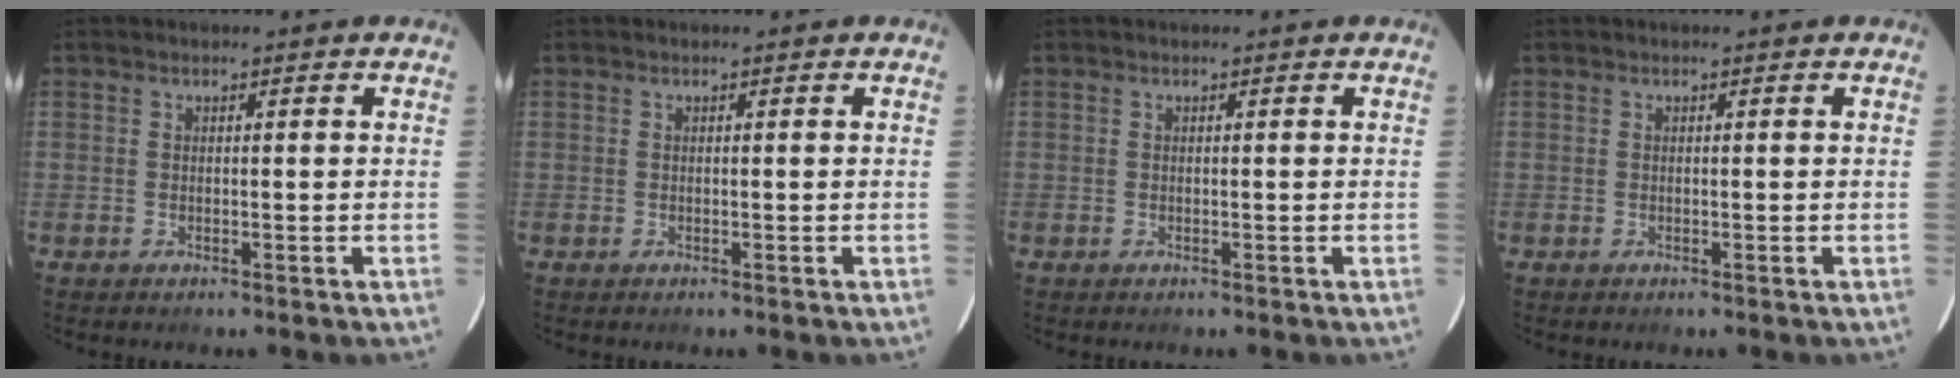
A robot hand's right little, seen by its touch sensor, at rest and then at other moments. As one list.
[{"total": 0.0}, {"total": 0.0}, {"total": 0.0}]